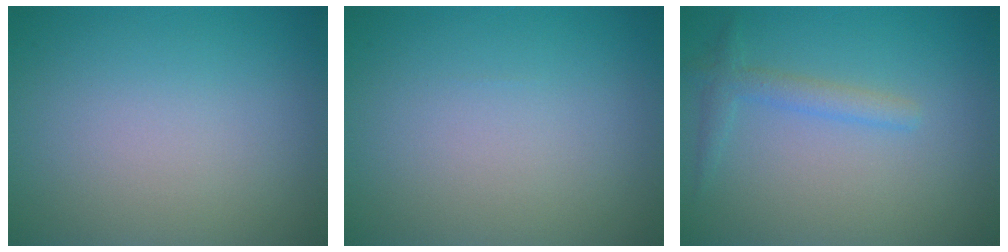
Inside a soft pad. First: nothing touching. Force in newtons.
{"total": 0.0}
{"total": 1.9, "press": 1.9, "slide": 0.1}